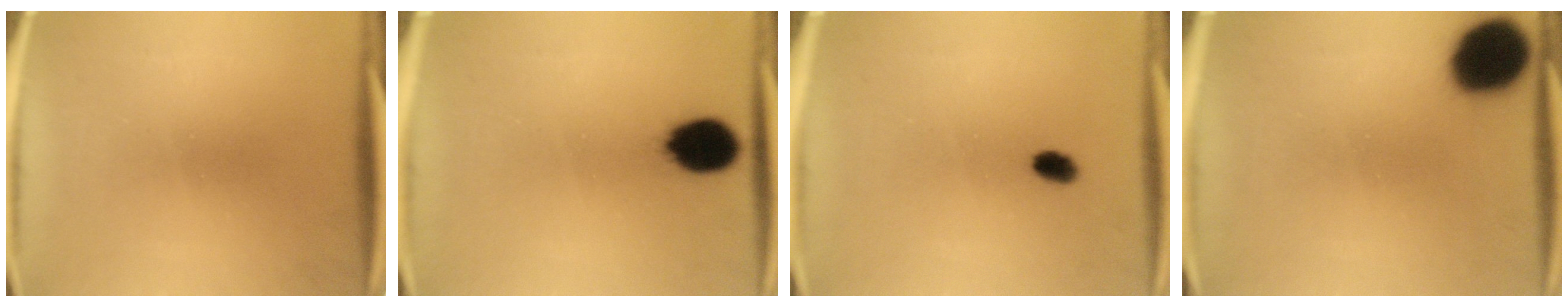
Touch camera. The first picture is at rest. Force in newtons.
{"total": 10.3}
{"total": 2.5}
{"total": 16.4}